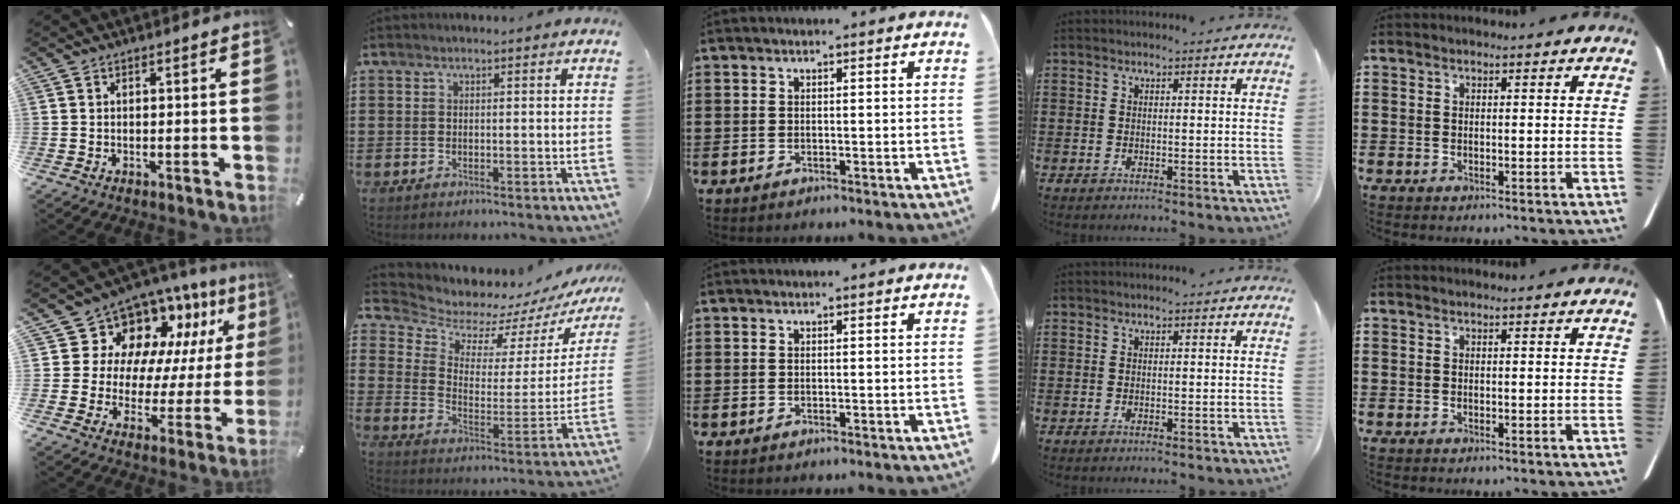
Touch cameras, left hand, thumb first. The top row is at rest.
{"thumb": {"total": 12.8, "force": [8.5, 9.0, 3.3], "torque": [-0.069, -0.083, 0.154]}, "index": {"total": 7.1, "force": [6.6, 2.6, 0.8], "torque": [-0.051, -0.055, 0.114]}}